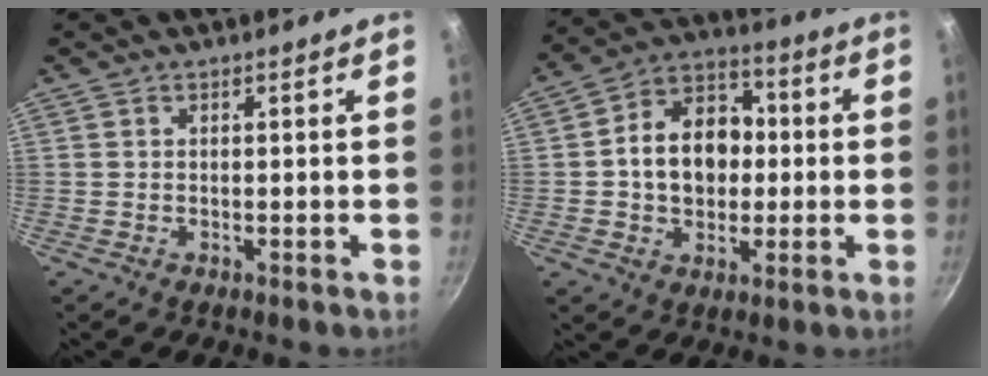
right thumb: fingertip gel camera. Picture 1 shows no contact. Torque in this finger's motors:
{"motor_torque": [-0.81, 1.31, 0.71, 0.28, 0.10]}